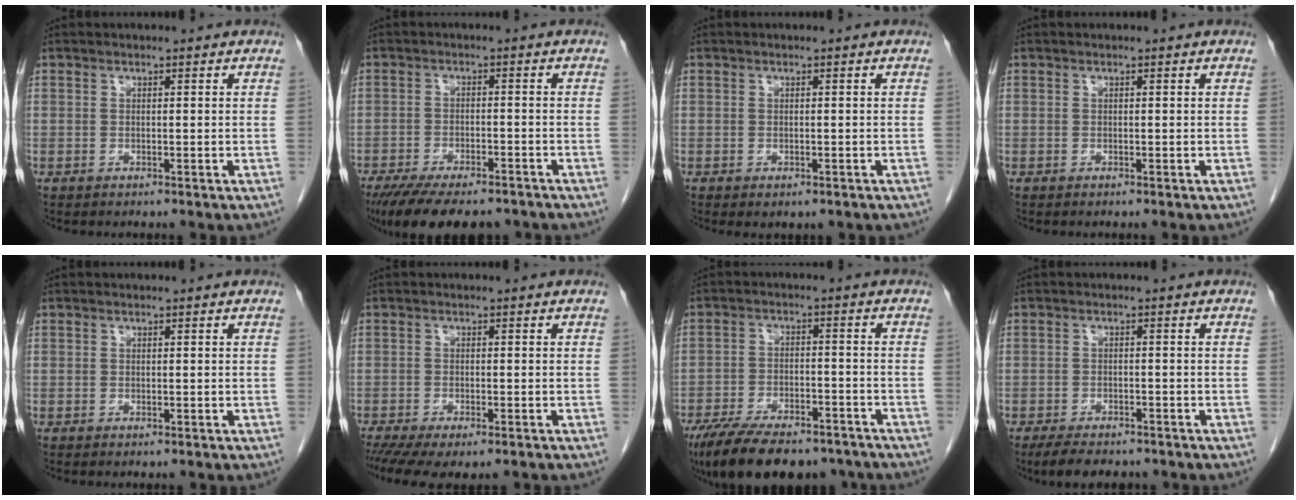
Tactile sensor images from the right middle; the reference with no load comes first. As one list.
[{"total": 14.9, "force": [-11.9, 4.8, 7.6], "torque": [-0.155, -0.021, -0.172]}, {"total": 1.7, "force": [-1.1, 0.9, 0.9], "torque": [-0.011, -0.003, -0.008]}, {"total": 0.0}, {"total": 0.0}, {"total": 9.0, "force": [-6.9, 2.5, 5.2], "torque": [-0.084, -0.014, -0.105]}, {"total": 17.9, "force": [-14.0, 6.3, 9.2], "torque": [-0.177, -0.014, -0.208]}, {"total": 6.6, "force": [-5.3, 2.4, 3.0], "torque": [-0.049, -0.010, -0.076]}]